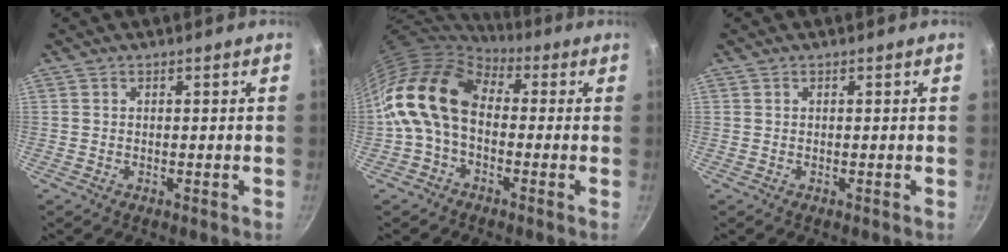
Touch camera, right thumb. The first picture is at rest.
{"total": 14.4, "force": [0.4, 9.9, 10.5], "torque": [-0.181, 0.027, -0.013]}
{"total": 0.0}